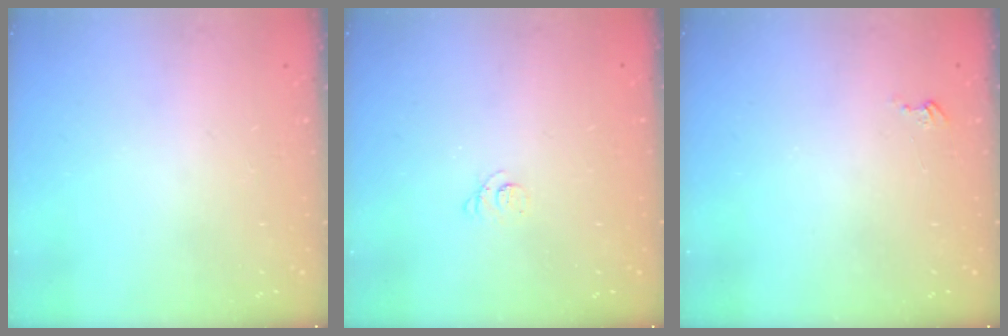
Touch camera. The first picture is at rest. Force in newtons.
{"total": 2.4, "press": 2.4, "slide": 0.3}
{"total": 2.7, "press": 2.7, "slide": 0.3}